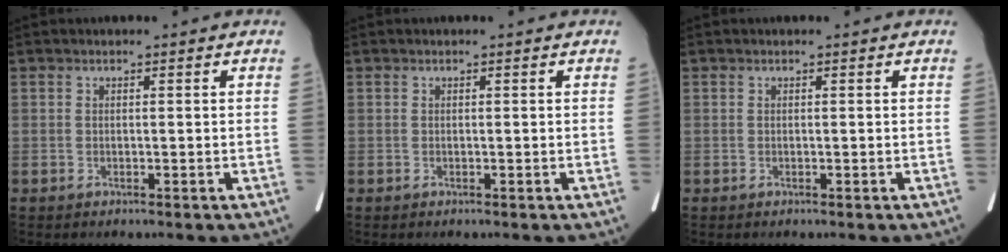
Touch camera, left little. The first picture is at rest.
{"total": 0.0}
{"total": 0.0}